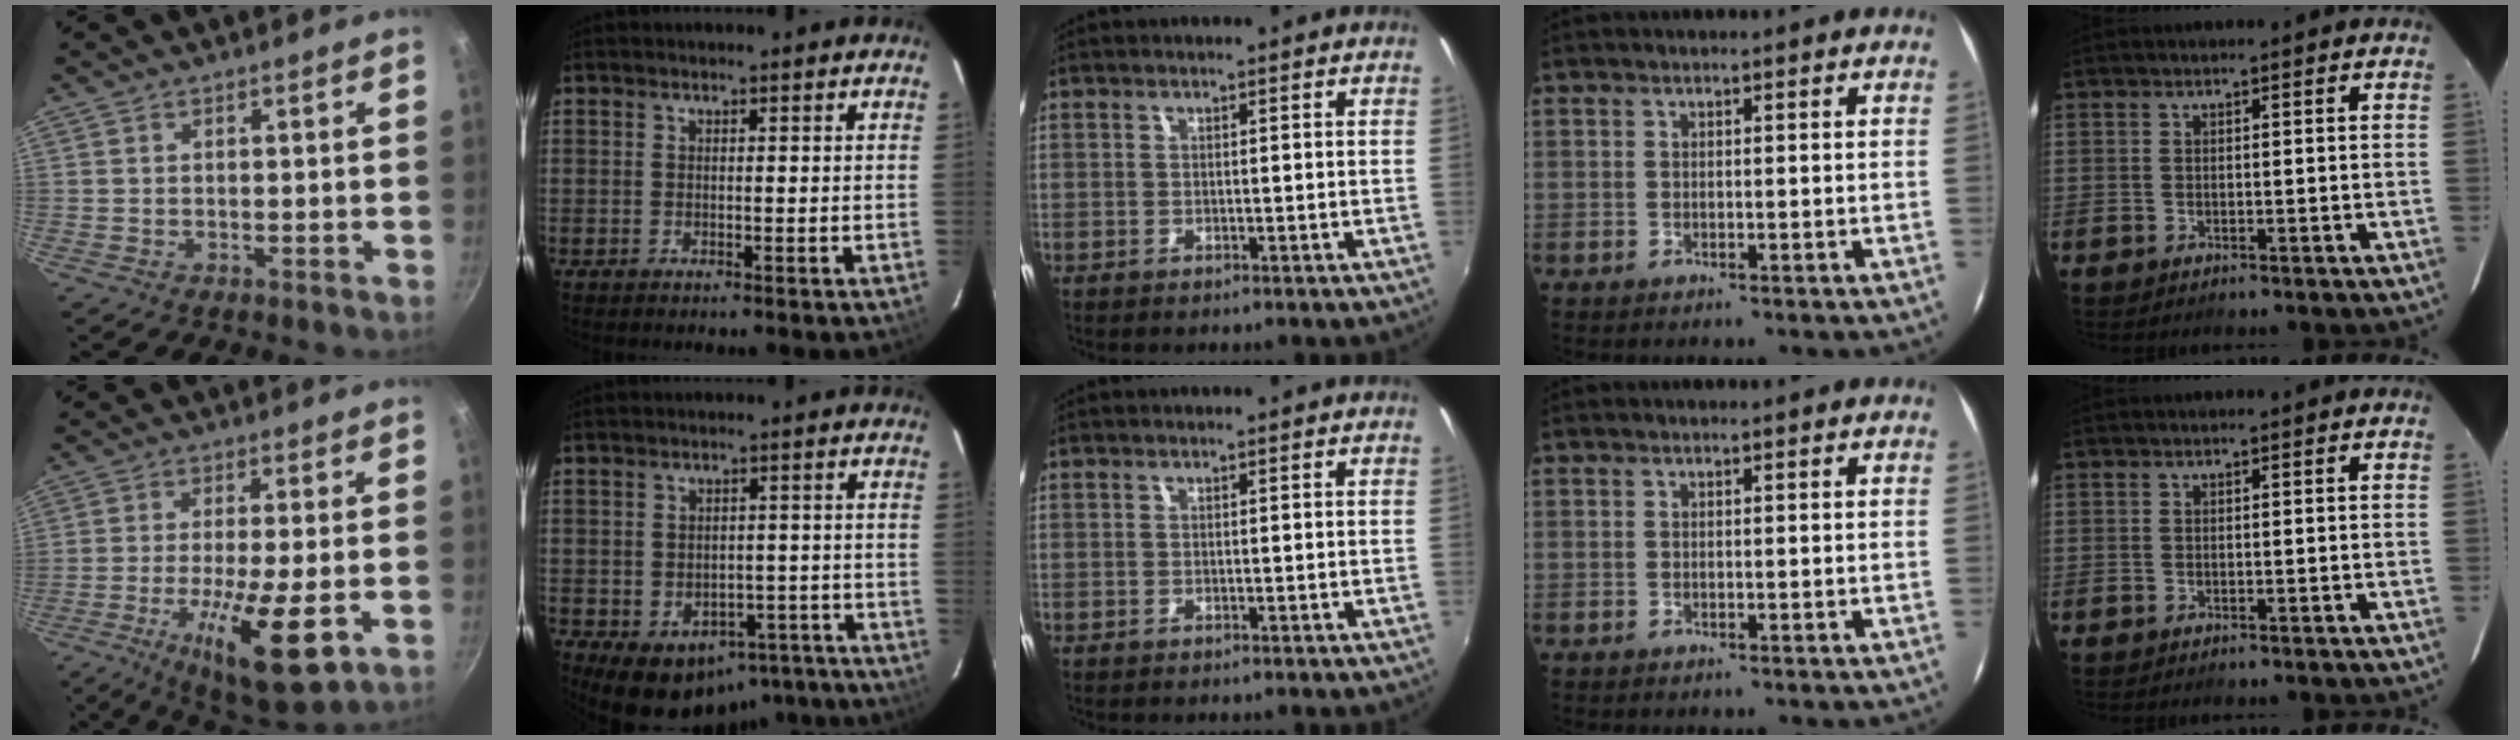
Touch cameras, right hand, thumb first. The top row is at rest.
{"thumb": {"total": 15.7, "force": [-5.2, 4.0, 14.2], "torque": [-0.237, 0.000, -0.083]}, "index": {"total": 14.0, "force": [-9.8, 9.0, 4.5], "torque": [-0.085, 0.027, -0.090]}}